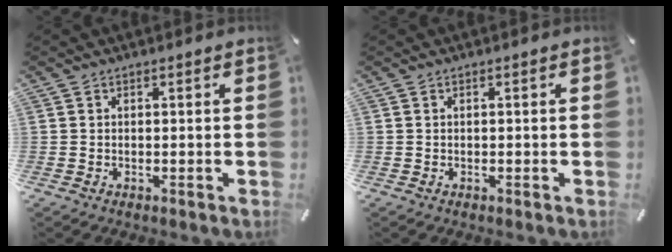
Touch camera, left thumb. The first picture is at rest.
{"total": 0.0}